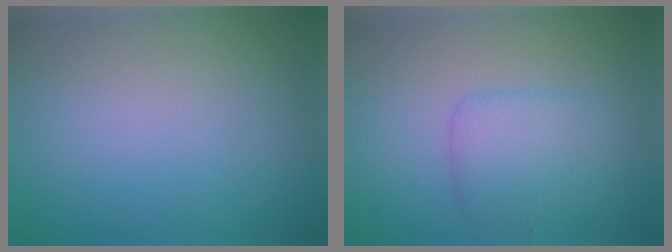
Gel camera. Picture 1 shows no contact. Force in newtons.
{"total": 2.7, "press": 2.7, "slide": 0.1}